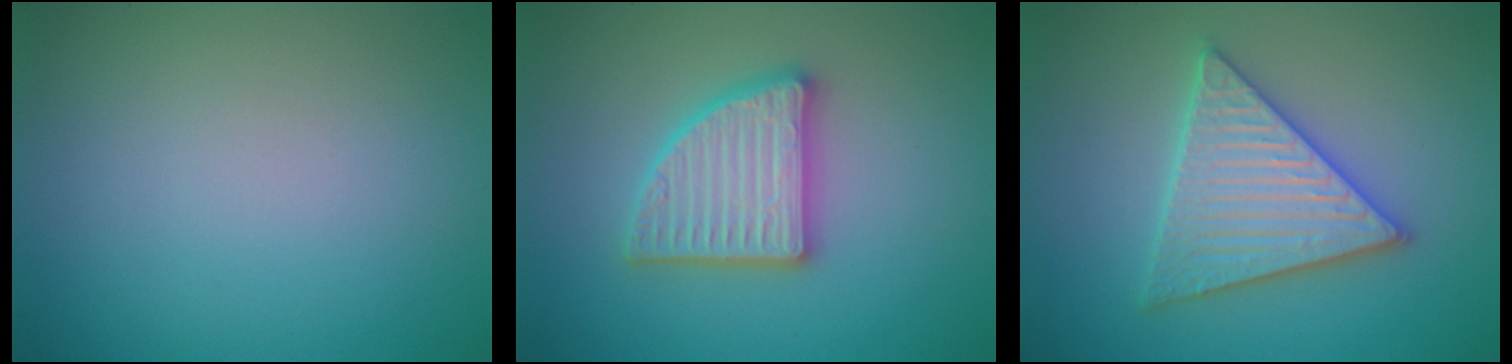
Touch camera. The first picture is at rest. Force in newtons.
{"total": 5.0, "press": 4.9, "slide": 0.8}
{"total": 5.6, "press": 5.5, "slide": 0.7}